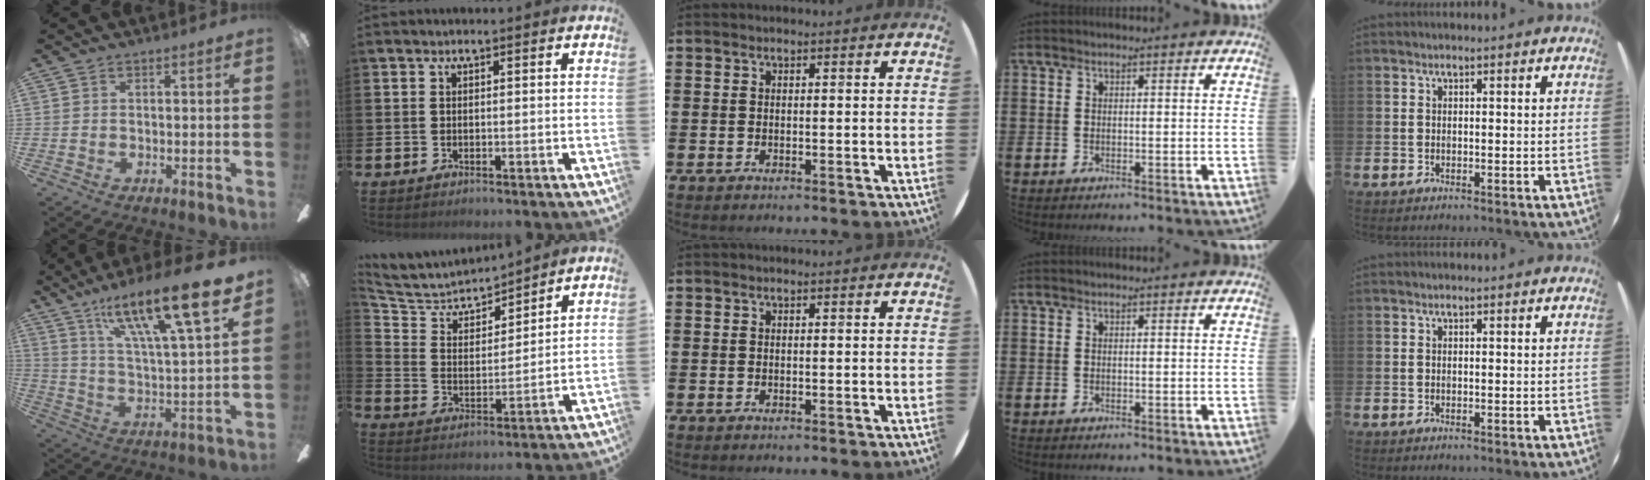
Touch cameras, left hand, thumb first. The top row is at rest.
{"thumb": {"total": 20.9, "force": [14.6, 3.9, 14.5], "torque": [-0.240, -0.090, 0.230]}, "index": {"total": 6.2, "force": [6.0, 1.5, 0.6], "torque": [-0.048, -0.049, 0.102]}}